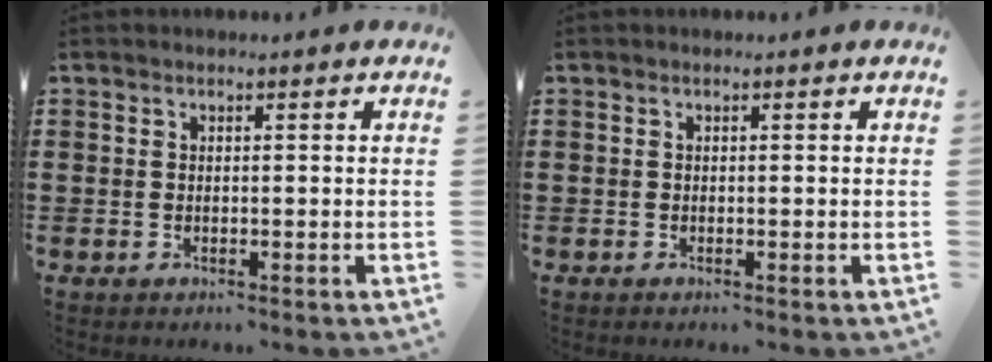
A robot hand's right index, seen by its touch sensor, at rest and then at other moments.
{"total": 0.0}